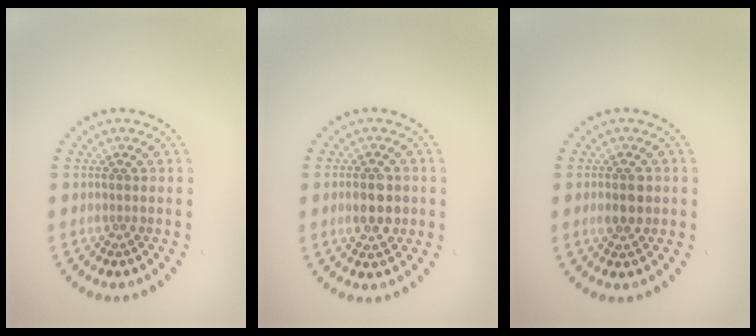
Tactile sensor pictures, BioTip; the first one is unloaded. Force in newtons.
{"total": 3.6, "press": 3.6, "slide": 0.2}
{"total": 2.7, "press": 2.7, "slide": 0.1}